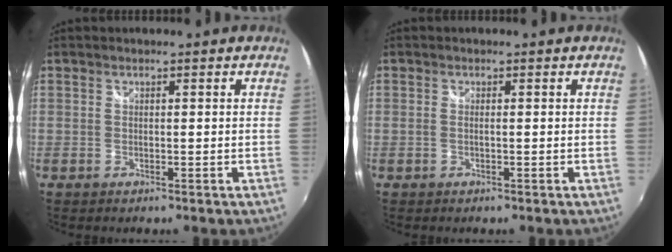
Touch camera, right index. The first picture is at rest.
{"total": 0.6, "force": [-0.1, 0.0, 0.5], "torque": [-0.011, 0.000, -0.005]}